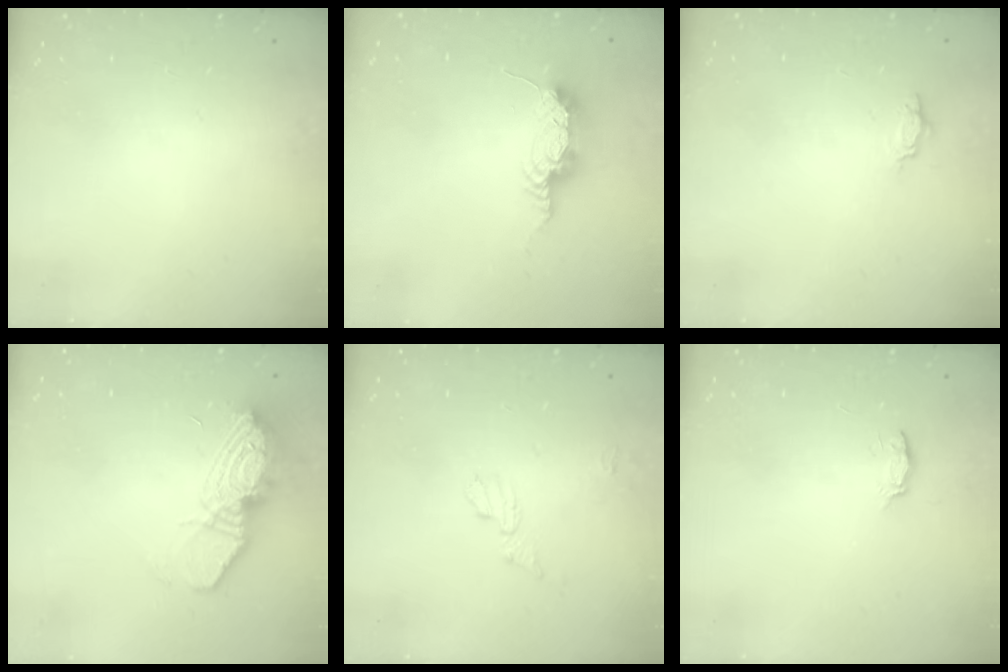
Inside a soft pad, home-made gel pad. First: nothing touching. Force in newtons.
{"total": 12.1, "press": 9.4, "slide": 7.5}
{"total": 3.7, "press": 3.6, "slide": 0.5}
{"total": 18.4, "press": 15.4, "slide": 10.0}
{"total": 5.6, "press": 5.6, "slide": 0.4}
{"total": 3.5, "press": 3.5, "slide": 0.5}